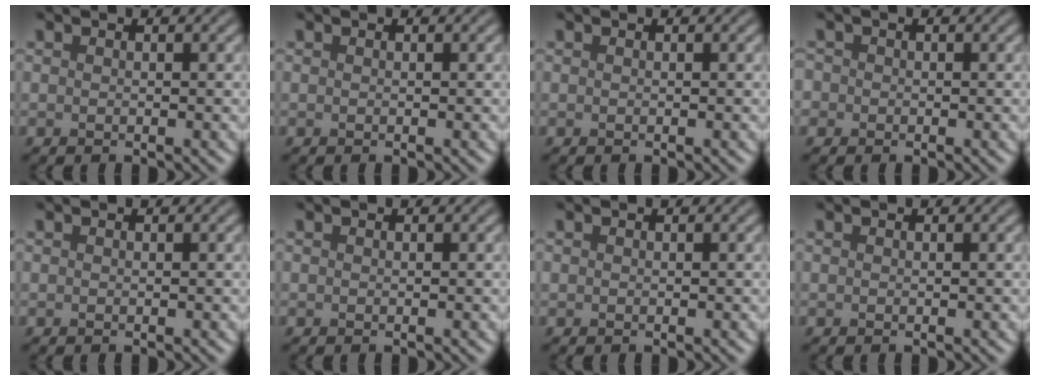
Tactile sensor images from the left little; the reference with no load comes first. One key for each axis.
{"total": 0.0}
{"total": 0.0}
{"total": 1.0, "fx": -0.1, "fy": 1.0, "fz": 0.1, "tx": 0.005, "ty": -0.001, "tz": -0.009}
{"total": 0.0}
{"total": 0.0}
{"total": 0.0}
{"total": 0.0}